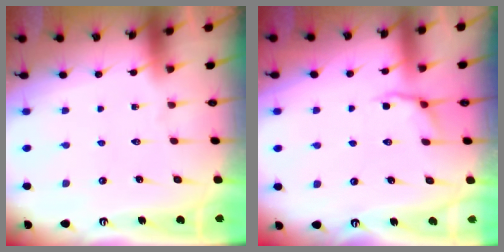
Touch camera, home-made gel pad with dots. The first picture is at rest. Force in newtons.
{"total": 2.8, "press": 2.0, "slide": 2.0}